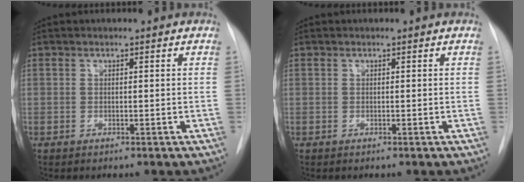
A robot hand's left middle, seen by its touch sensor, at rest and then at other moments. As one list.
[{"total": 0.0}]